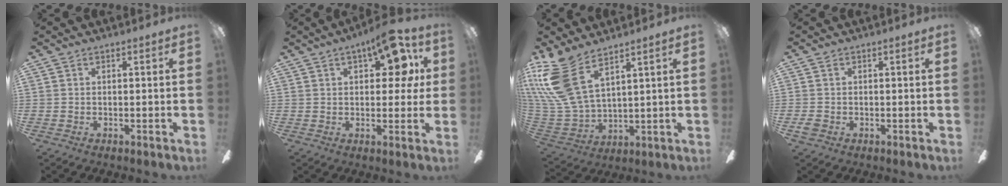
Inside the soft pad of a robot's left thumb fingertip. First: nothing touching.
{"total": 13.0, "force": [5.6, 6.0, 10.1], "torque": [-0.122, -0.016, 0.088]}
{"total": 16.6, "force": [9.7, 7.3, 11.4], "torque": [-0.273, -0.060, 0.174]}
{"total": 1.9, "force": [-0.5, 1.6, 0.9], "torque": [-0.016, 0.005, -0.011]}